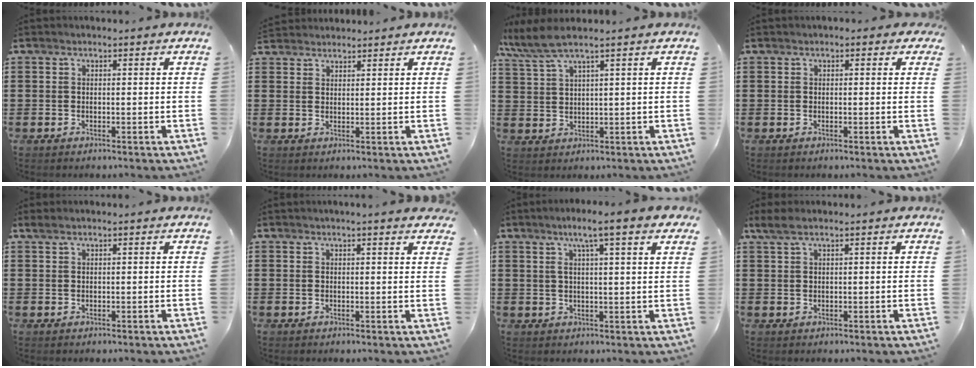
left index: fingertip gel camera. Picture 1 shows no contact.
{"total": 1.8, "force": [1.8, 0.1, -0.2], "torque": [-0.001, 0.001, 0.036]}
{"total": 4.3, "force": [3.2, 0.0, 3.0], "torque": [-0.076, -0.009, 0.052]}
{"total": 0.5, "force": [0.0, 0.5, 0.2], "torque": [-0.007, 0.006, -0.002]}
{"total": 0.7, "force": [0.5, 0.0, 0.5], "torque": [-0.010, 0.001, 0.010]}
{"total": 1.4, "force": [1.2, -0.1, 0.7], "torque": [-0.016, 0.000, 0.023]}
{"total": 5.5, "force": [3.4, -0.2, 4.3], "torque": [-0.092, 0.001, 0.053]}
{"total": 2.2, "force": [1.3, 0.5, 1.7], "torque": [-0.036, 0.003, 0.024]}